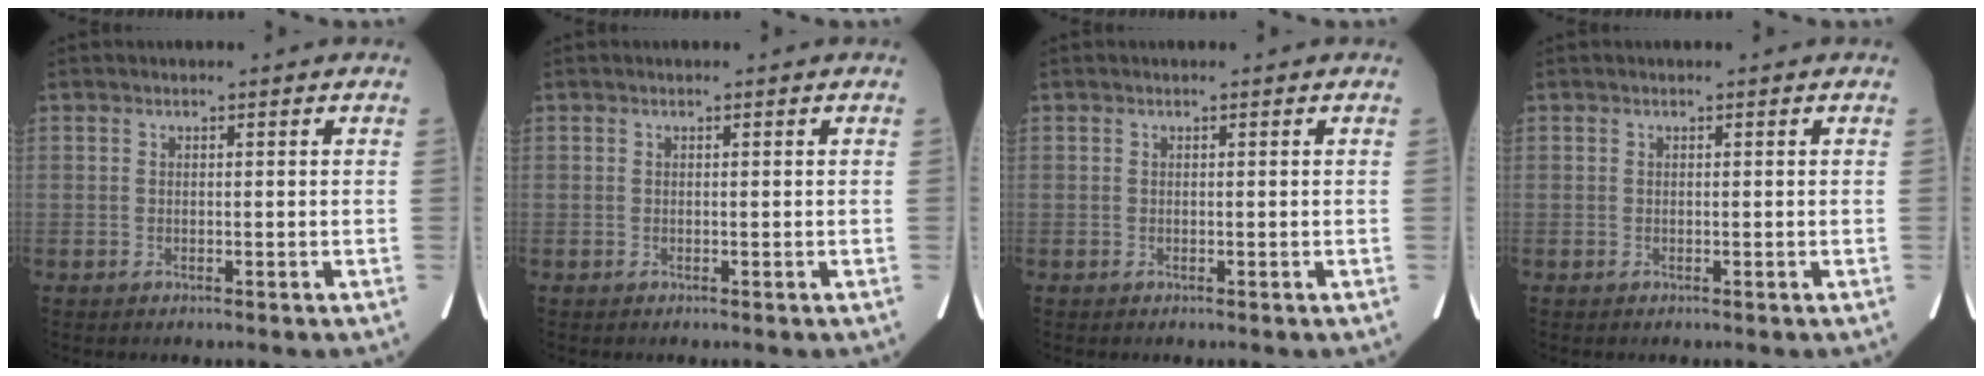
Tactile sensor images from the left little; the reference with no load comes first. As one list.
[{"total": 0.0}, {"total": 0.0}, {"total": 0.0}]